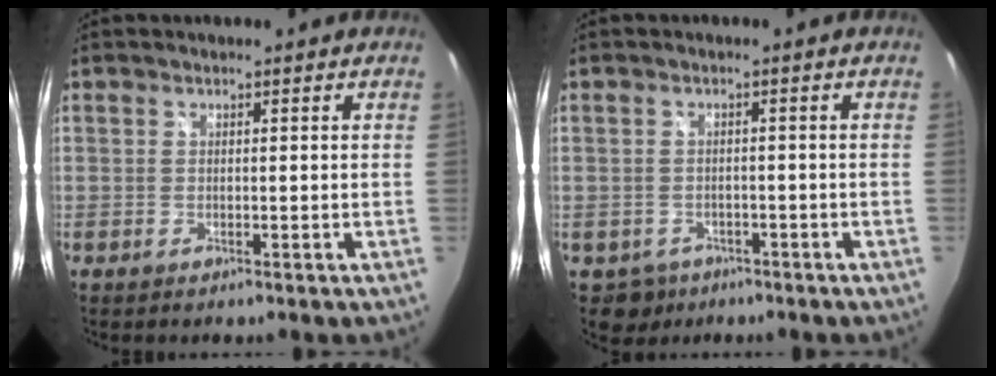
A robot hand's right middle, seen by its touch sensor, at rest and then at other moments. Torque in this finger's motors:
{"motor_torque": [-0.01, -0.24, -0.02, -0.01]}